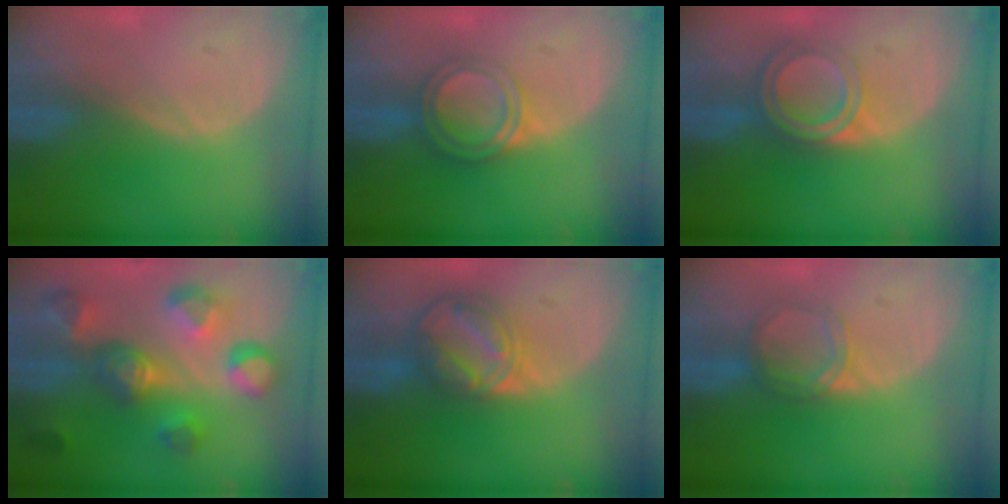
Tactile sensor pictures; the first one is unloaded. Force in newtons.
{"total": 5.0, "press": 4.5, "slide": 2.1}
{"total": 6.3, "press": 5.3, "slide": 3.4}
{"total": 10.8, "press": 10.0, "slide": 4.1}
{"total": 8.5, "press": 7.2, "slide": 4.6}
{"total": 3.7, "press": 3.7, "slide": 0.4}